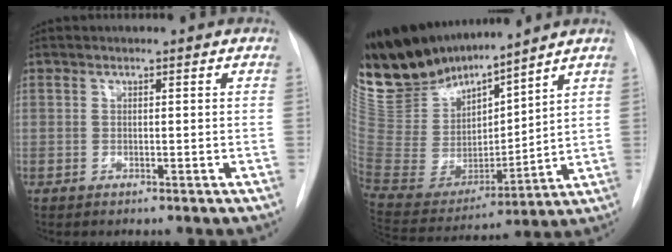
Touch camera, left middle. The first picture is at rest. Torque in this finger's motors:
{"motor_torque": [0.99, -0.93, 0.66, 0.21]}